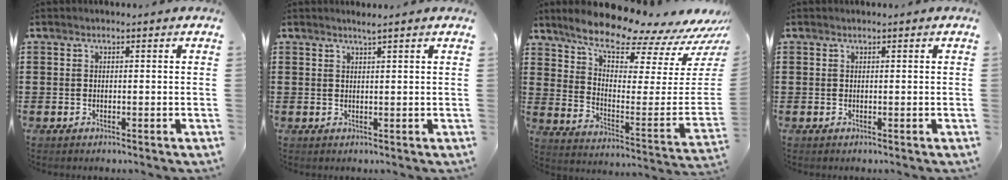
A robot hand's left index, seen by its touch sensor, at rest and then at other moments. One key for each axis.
{"total": 1.4, "fx": 1.2, "fy": -0.3, "fz": 0.6, "tx": -0.012, "ty": -0.001, "tz": 0.023}
{"total": 10.2, "fx": 8.9, "fy": 1.7, "fz": 4.7, "tx": -0.102, "ty": -0.086, "tz": 0.148}
{"total": 0.0}